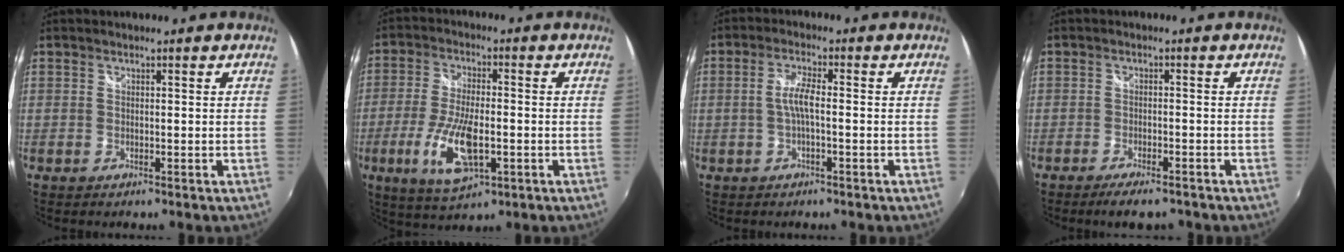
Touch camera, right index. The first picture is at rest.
{"total": 11.6, "force": [-3.6, 4.1, 10.3], "torque": [-0.213, -0.016, -0.065]}
{"total": 3.7, "force": [-0.7, 0.4, 3.6], "torque": [-0.074, 0.007, -0.012]}
{"total": 5.4, "force": [-4.2, 1.5, 2.9], "torque": [-0.066, -0.007, -0.070]}